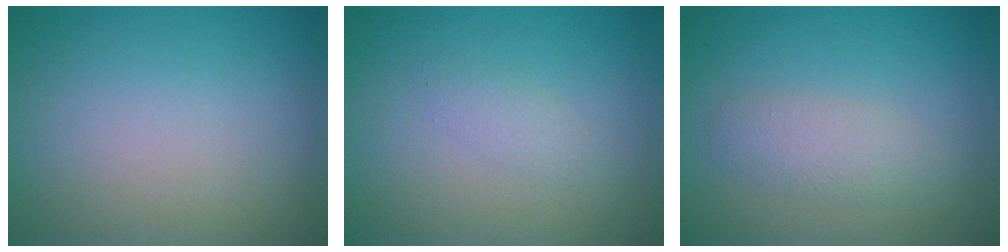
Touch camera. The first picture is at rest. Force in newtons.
{"total": 1.1, "press": 1.1, "slide": 0.1}
{"total": 2.3, "press": 2.3, "slide": 0.1}